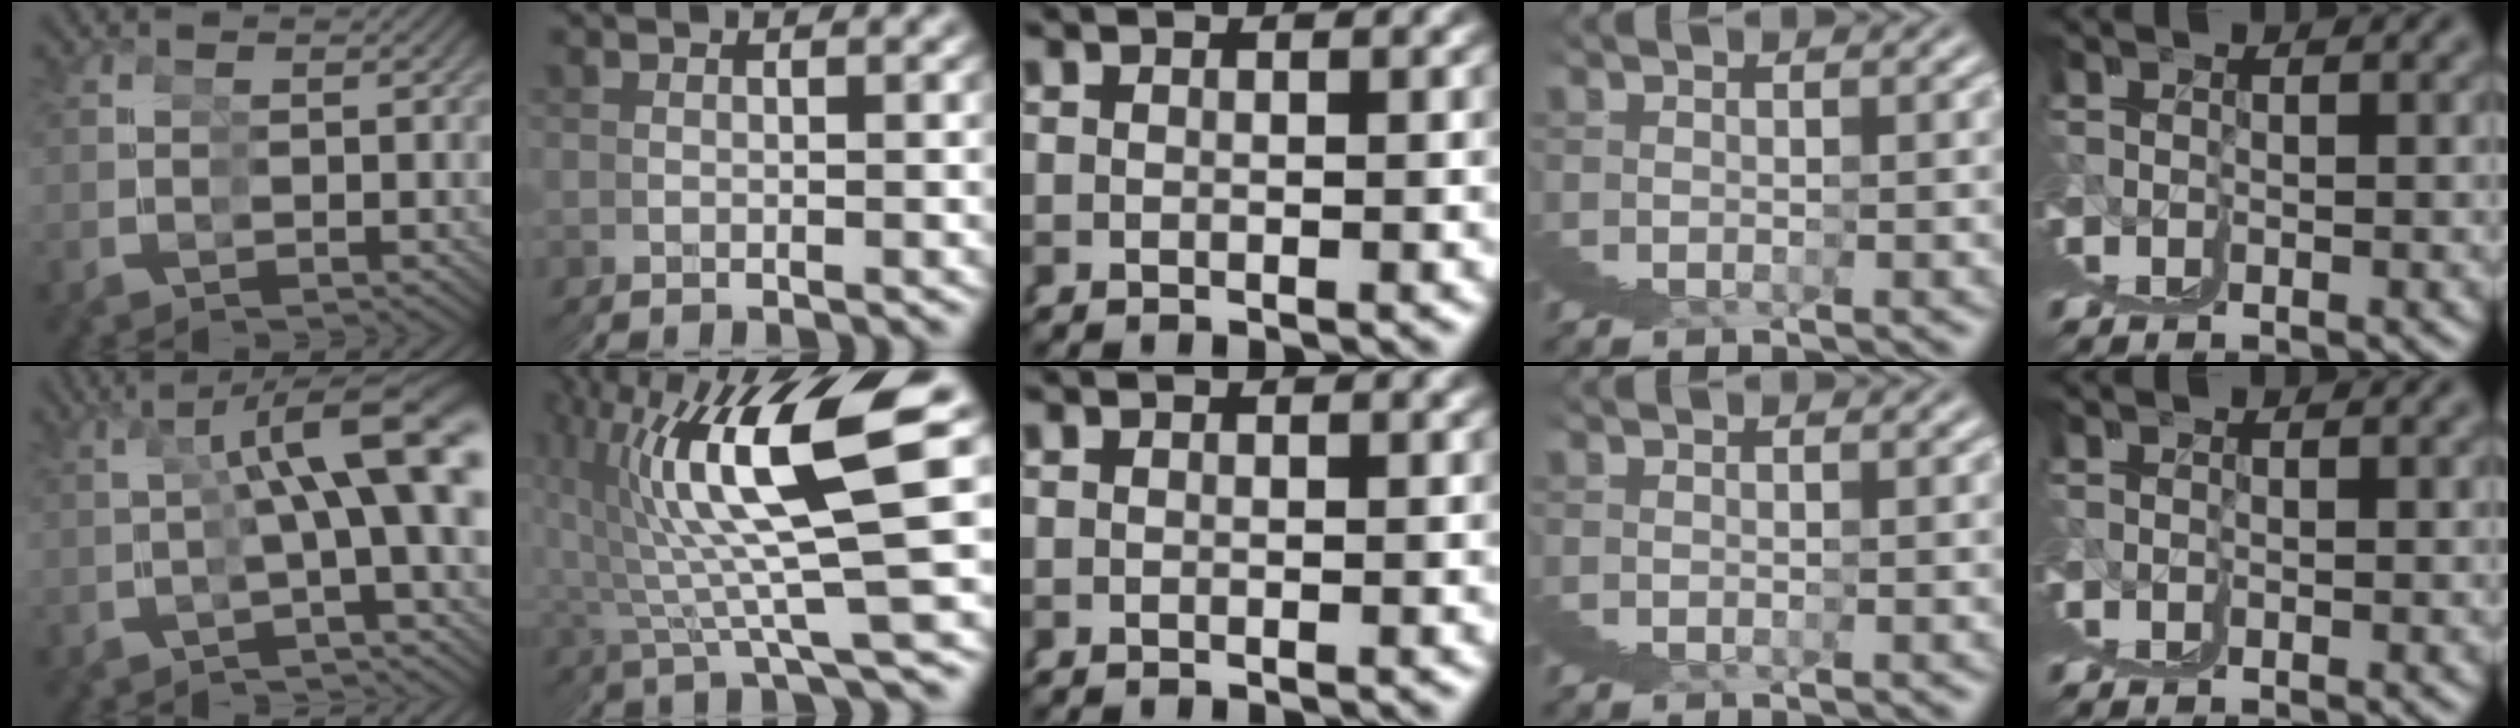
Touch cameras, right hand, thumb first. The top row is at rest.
{"thumb": {"total": 9.0, "force": [0.9, 2.2, 8.7], "torque": [-0.119, 0.027, 0.000]}, "index": {"total": 12.3, "force": [3.0, 5.0, 10.8], "torque": [-0.180, 0.027, 0.047]}}